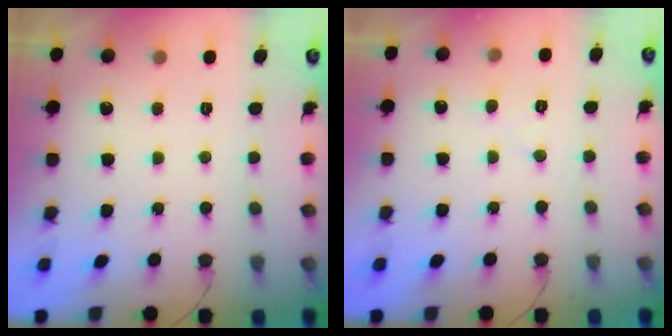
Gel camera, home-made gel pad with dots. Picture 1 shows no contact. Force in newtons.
{"total": 4.5, "press": 4.5, "slide": 0.4}